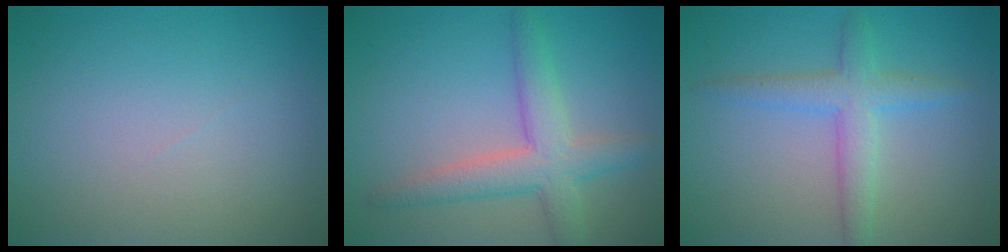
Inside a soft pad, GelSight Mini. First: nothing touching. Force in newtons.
{"total": 4.6, "press": 4.6, "slide": 0.2}
{"total": 3.4, "press": 3.4, "slide": 0.0}